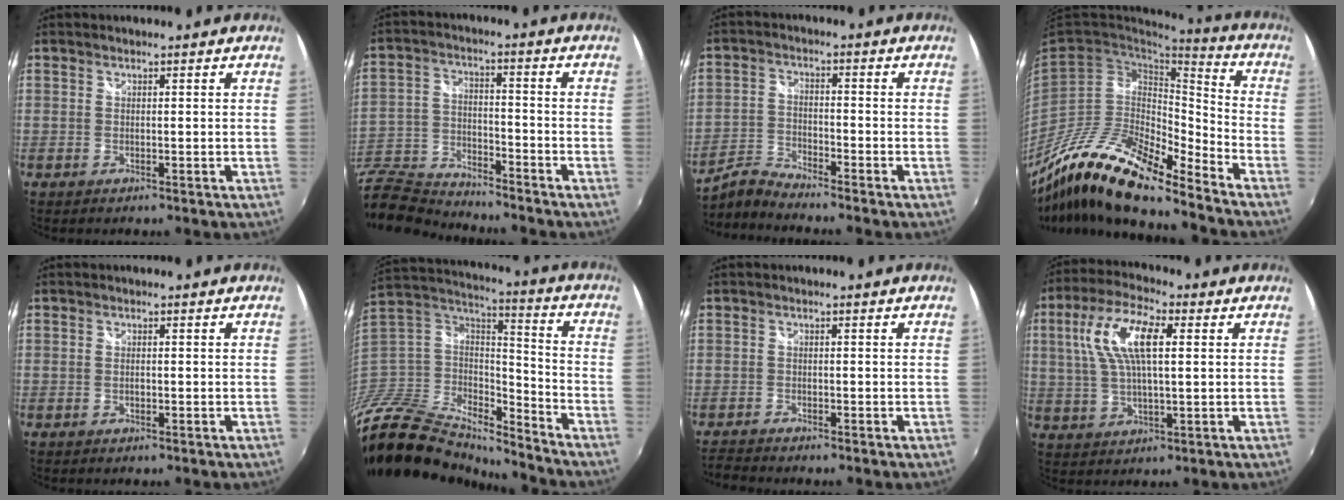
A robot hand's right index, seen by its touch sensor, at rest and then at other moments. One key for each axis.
{"total": 15.4, "fx": -13.4, "fy": 5.1, "fz": 5.6, "tx": -0.151, "ty": -0.014, "tz": -0.254}
{"total": 4.7, "fx": -4.6, "fy": -0.2, "fz": 0.5, "tx": -0.017, "ty": 0.007, "tz": -0.101}
{"total": 18.7, "fx": -14.9, "fy": 4.0, "fz": 10.5, "tx": -0.190, "ty": -0.016, "tz": -0.286}
{"total": 0.6, "fx": -0.2, "fy": 0.3, "fz": 0.5, "tx": -0.011, "ty": 0.001, "tz": -0.005}
{"total": 21.0, "fx": -15.9, "fy": 10.2, "fz": 9.0, "tx": -0.222, "ty": 0.011, "tz": -0.286}
{"total": 2.4, "fx": -2.4, "fy": 0.2, "fz": 0.3, "tx": -0.016, "ty": -0.014, "tz": -0.052}
{"total": 11.8, "fx": 3.0, "fy": 4.4, "fz": 10.6, "tx": -0.210, "ty": 0.020, "tz": 0.055}